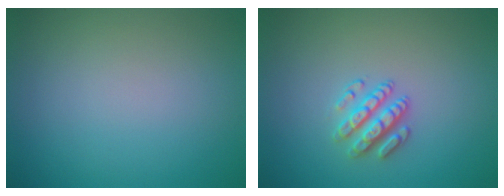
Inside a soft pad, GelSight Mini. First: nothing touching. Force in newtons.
{"total": 2.7, "press": 2.5, "slide": 1.0}